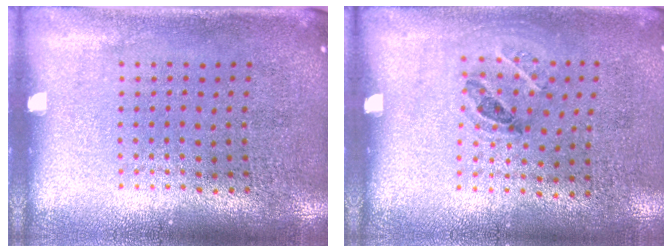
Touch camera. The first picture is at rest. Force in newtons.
{"total": 1.2, "press": 0.7, "slide": 0.9}